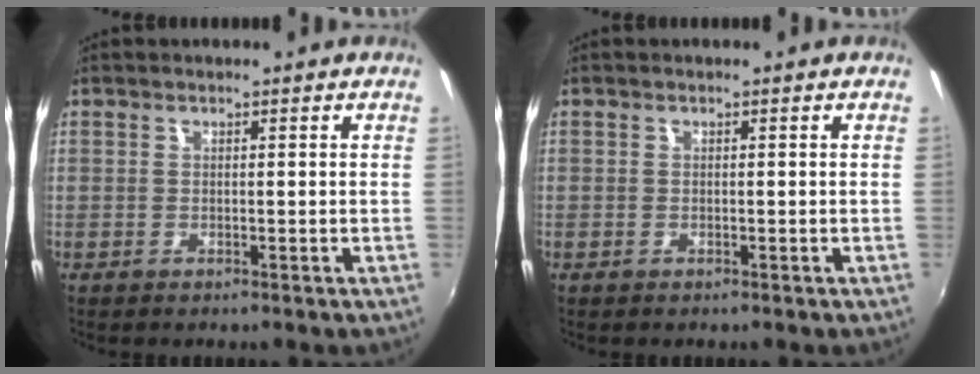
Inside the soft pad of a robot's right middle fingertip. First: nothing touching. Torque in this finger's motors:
{"motor_torque": [0.64, -0.08, 1.05, 0.21]}